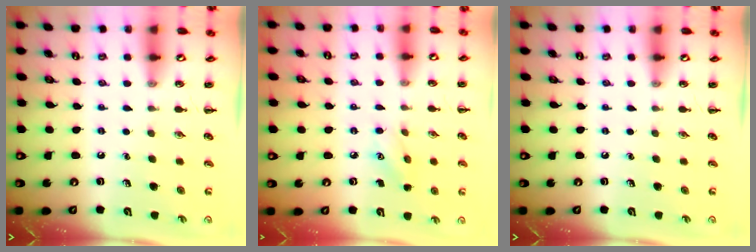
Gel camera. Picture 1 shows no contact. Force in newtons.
{"total": 5.7, "press": 5.6, "slide": 1.2}
{"total": 0.0}